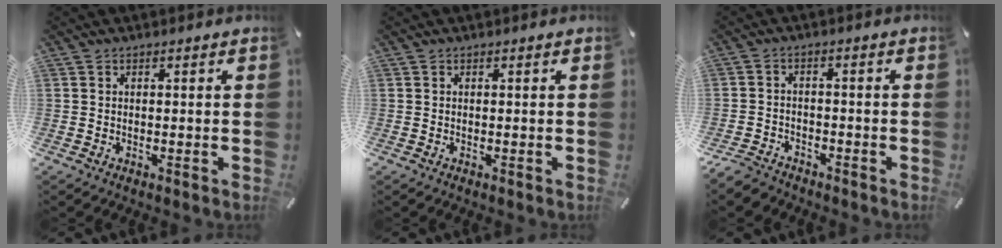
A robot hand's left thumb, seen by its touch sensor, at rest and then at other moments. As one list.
[{"total": 0.0}, {"total": 4.2, "force": [-3.7, 1.8, 0.7], "torque": [-0.024, 0.018, -0.076]}]